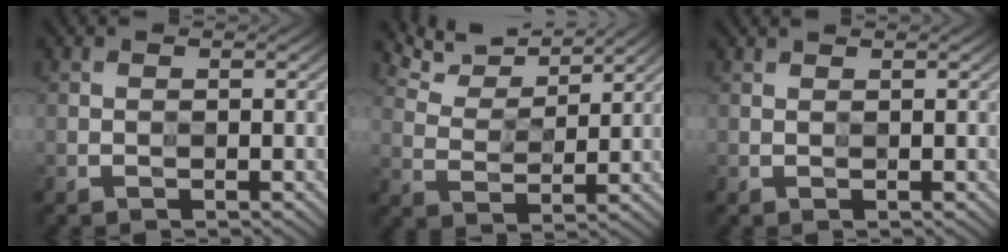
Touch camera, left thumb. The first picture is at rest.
{"total": 6.9, "force": [6.5, 1.5, 1.9], "torque": [-0.055, 0.009, 0.119]}
{"total": 1.0, "force": [0.9, -0.2, 0.0], "torque": [0.003, 0.004, 0.023]}